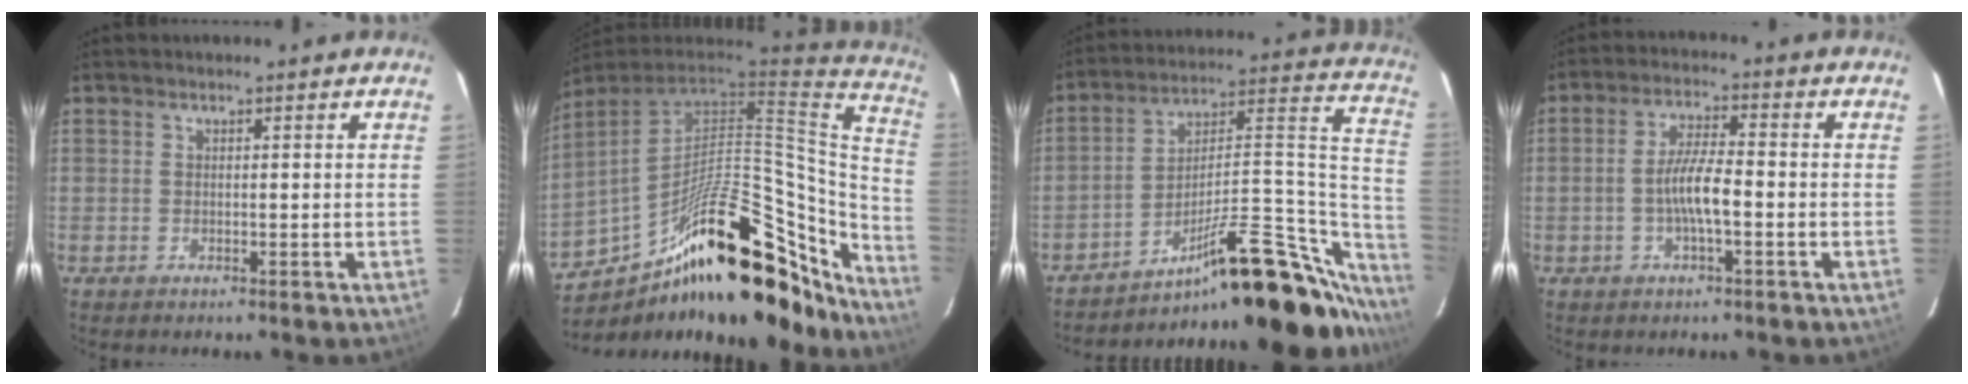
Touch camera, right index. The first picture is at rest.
{"total": 33.6, "force": [-20.5, 13.7, 22.8], "torque": [-0.348, 0.016, -0.291]}
{"total": 29.6, "force": [-22.1, 8.2, 18.0], "torque": [-0.203, 0.044, -0.322]}
{"total": 6.0, "force": [-1.7, 0.9, 5.7], "torque": [-0.112, 0.005, -0.032]}